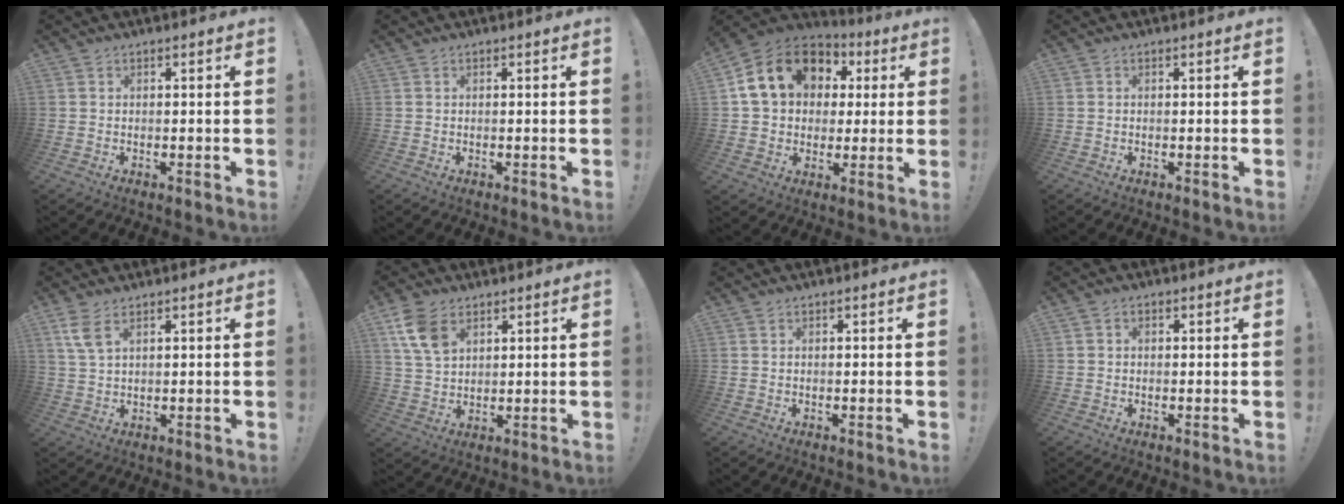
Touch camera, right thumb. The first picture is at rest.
{"total": 0.0}
{"total": 16.7, "force": [5.7, 13.0, 8.8], "torque": [-0.135, -0.011, 0.118]}
{"total": 0.0}
{"total": 5.3, "force": [2.9, 1.8, 4.1], "torque": [-0.077, -0.008, 0.054]}
{"total": 9.6, "force": [5.0, 6.0, 5.6], "torque": [-0.105, -0.011, 0.098]}
{"total": 0.0}
{"total": 1.0, "force": [-0.1, 0.9, 0.5], "torque": [-0.003, 0.001, -0.002]}